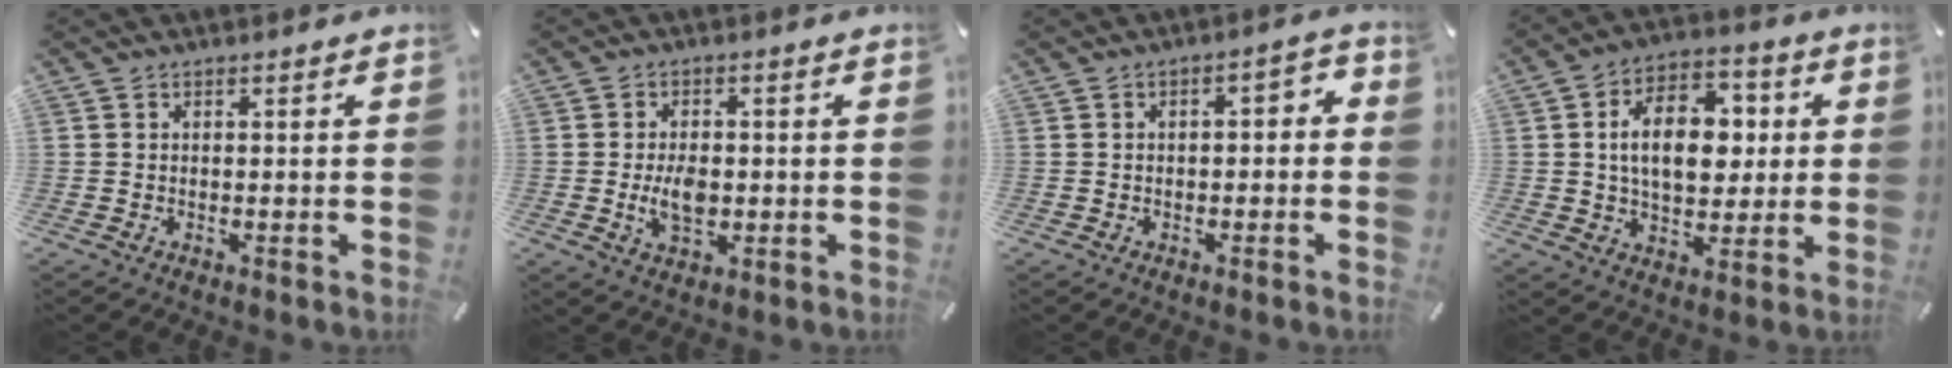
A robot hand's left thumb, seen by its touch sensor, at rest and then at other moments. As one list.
[{"total": 6.7, "force": [-0.8, 4.1, 5.2], "torque": [-0.109, -0.005, -0.018]}, {"total": 3.4, "force": [-1.5, 1.7, 2.5], "torque": [-0.037, 0.014, -0.034]}, {"total": 14.6, "force": [1.7, 9.6, 10.9], "torque": [-0.187, 0.007, 0.026]}]